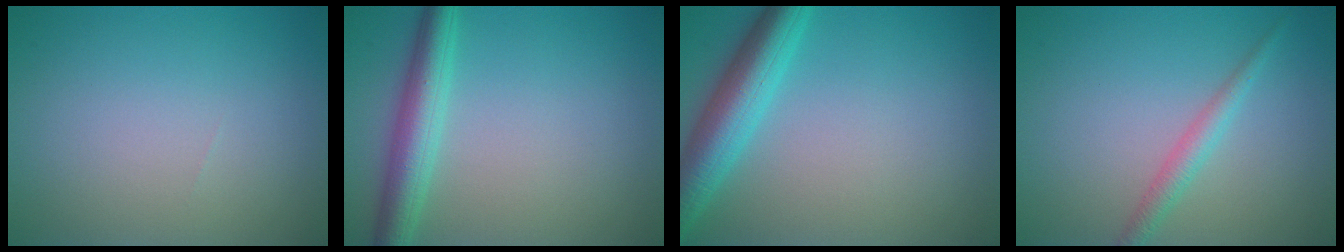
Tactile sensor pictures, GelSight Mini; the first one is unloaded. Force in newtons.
{"total": 4.3, "press": 4.3, "slide": 0.1}
{"total": 5.6, "press": 5.6, "slide": 0.2}
{"total": 1.9, "press": 1.9, "slide": 0.0}